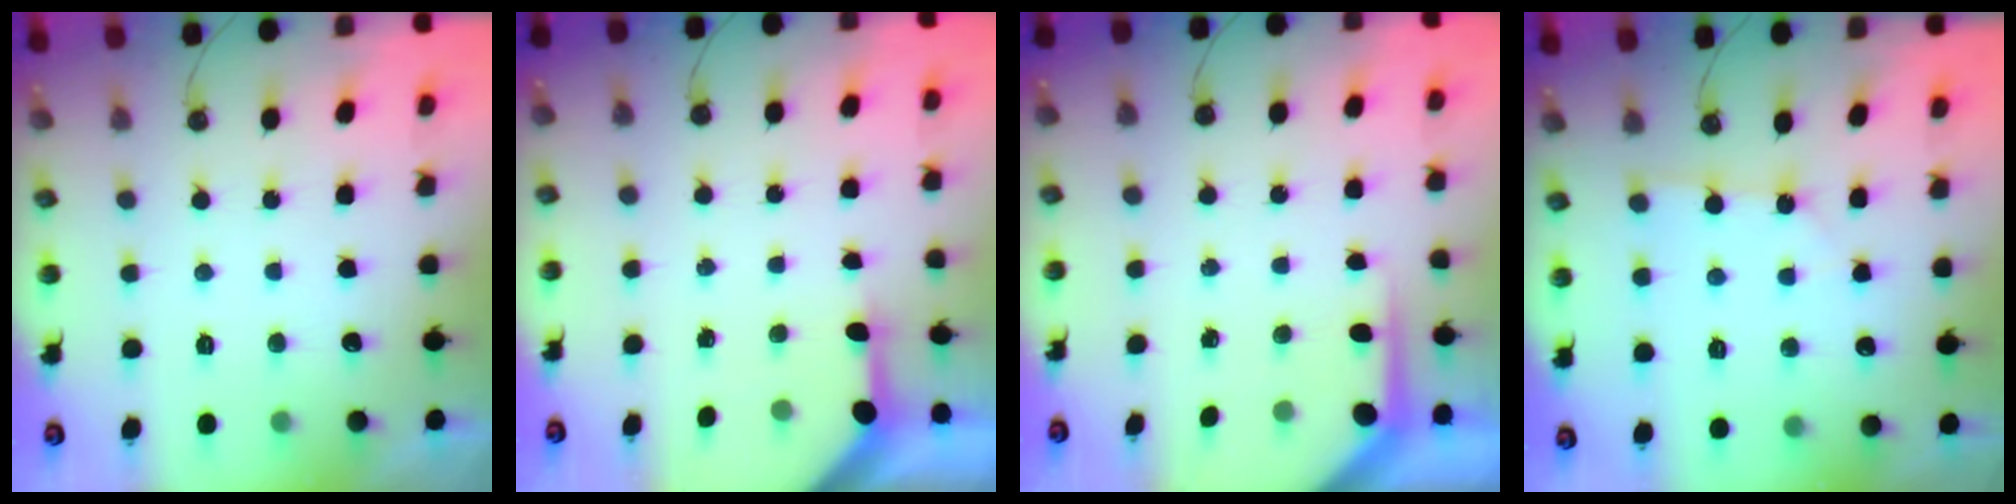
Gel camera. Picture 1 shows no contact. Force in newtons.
{"total": 3.2, "press": 3.2, "slide": 0.4}
{"total": 4.9, "press": 4.9, "slide": 0.3}
{"total": 1.8, "press": 1.8, "slide": 0.3}